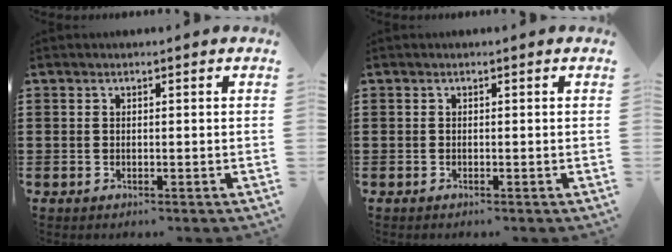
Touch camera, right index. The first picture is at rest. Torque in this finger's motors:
{"motor_torque": [0.12, 0.38, 0.08, 0.02]}